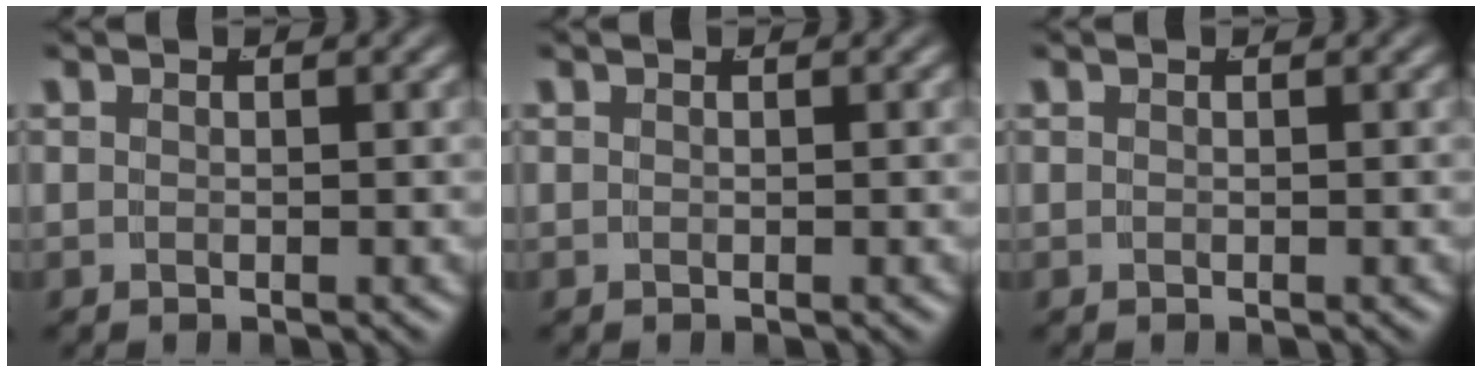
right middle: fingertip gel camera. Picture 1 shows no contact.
{"total": 0.0}
{"total": 0.0}